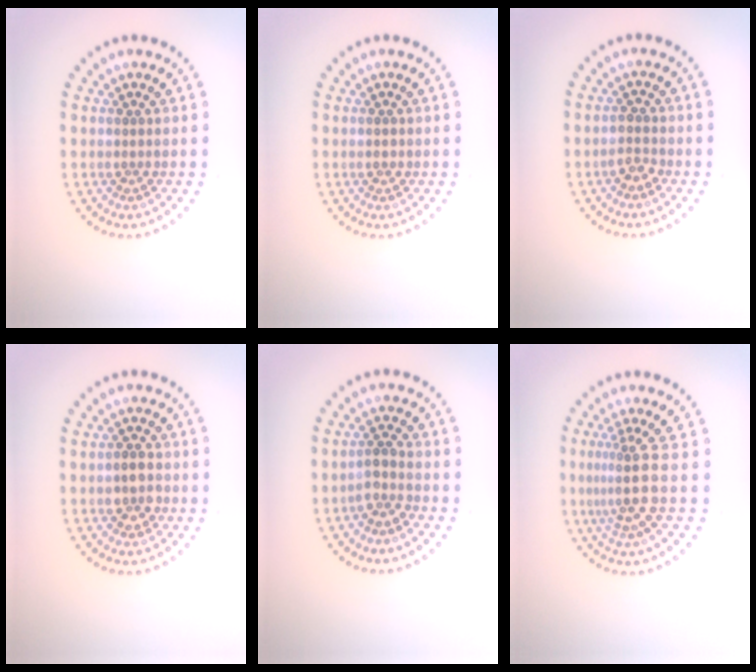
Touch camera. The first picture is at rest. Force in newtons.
{"total": 0.9, "press": 0.9, "slide": 0.1}
{"total": 1.5, "press": 1.4, "slide": 0.4}
{"total": 2.5, "press": 2.5, "slide": 0.4}
{"total": 1.9, "press": 1.6, "slide": 1.1}
{"total": 3.5, "press": 2.6, "slide": 2.4}